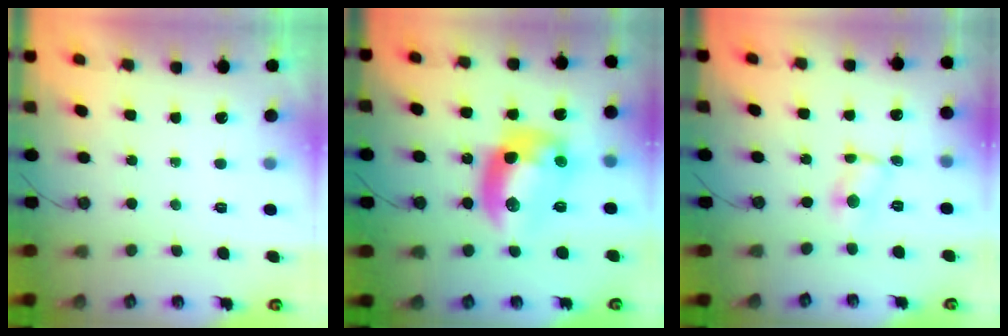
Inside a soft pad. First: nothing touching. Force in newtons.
{"total": 14.0, "press": 14.0, "slide": 0.8}
{"total": 2.0, "press": 2.0, "slide": 0.1}